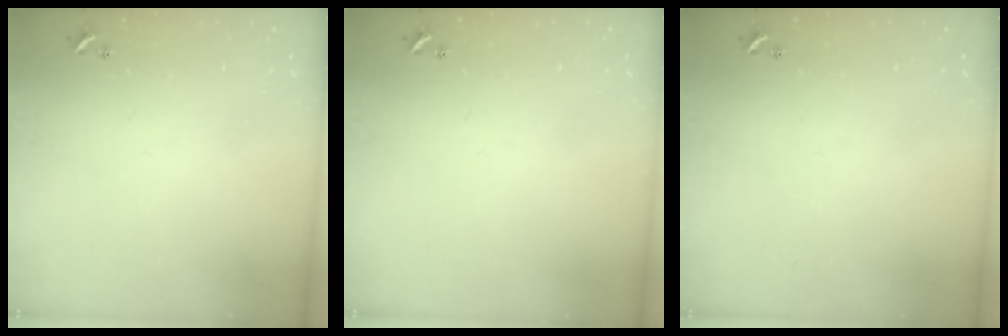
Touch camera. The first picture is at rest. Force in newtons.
{"total": 0.0}
{"total": 0.0}